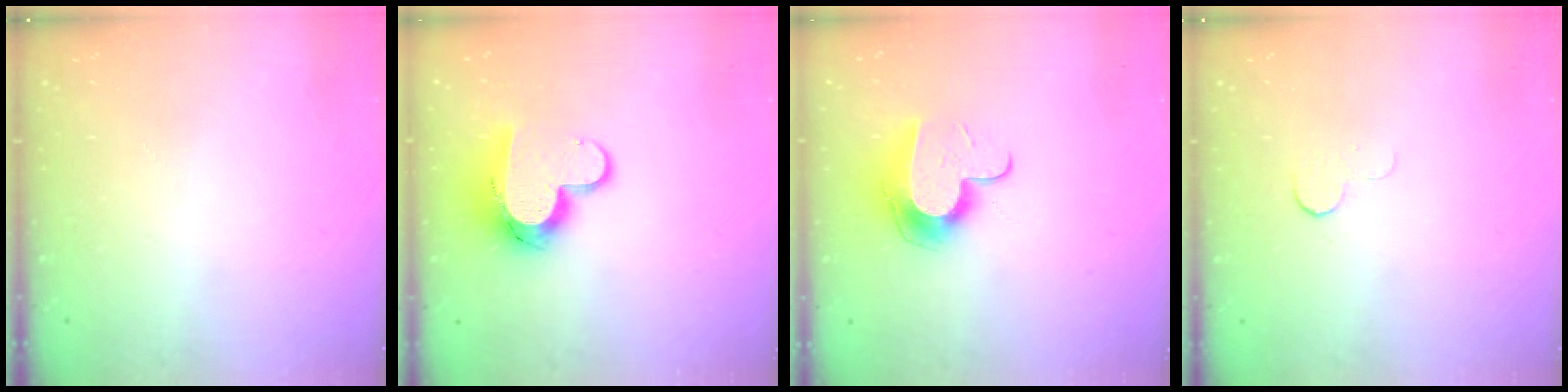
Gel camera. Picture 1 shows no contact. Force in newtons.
{"total": 11.9, "press": 11.8, "slide": 1.1}
{"total": 11.5, "press": 11.5, "slide": 0.4}
{"total": 3.7, "press": 3.7, "slide": 0.3}